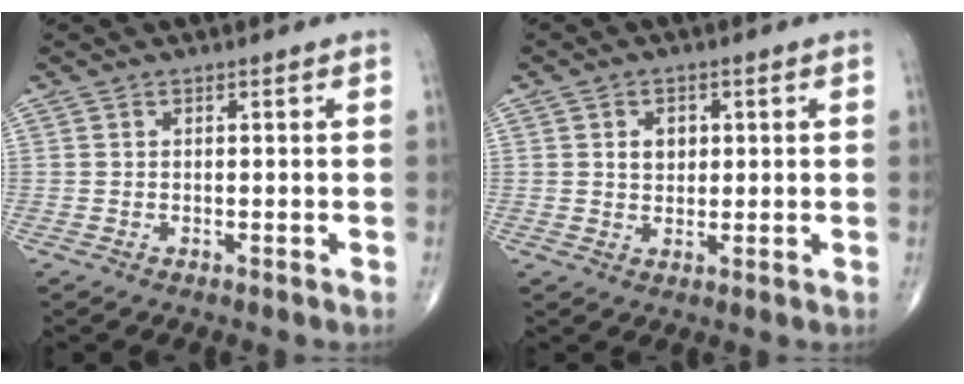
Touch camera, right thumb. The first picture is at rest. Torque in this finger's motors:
{"motor_torque": [0.20, 1.10, 0.54, 0.42, -0.03]}